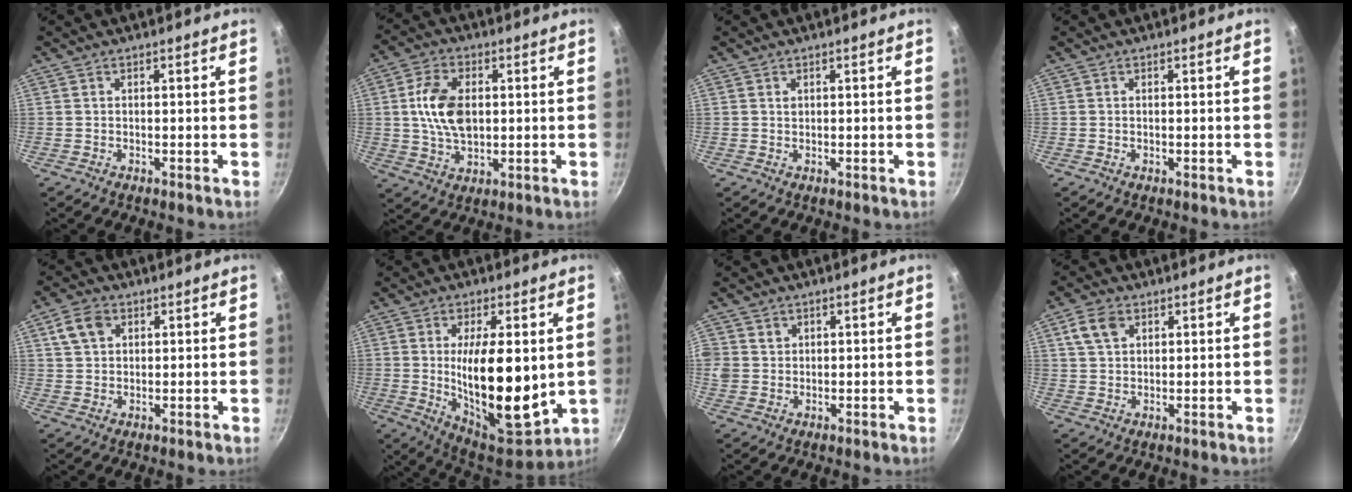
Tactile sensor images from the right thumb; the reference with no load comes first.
{"total": 10.8, "force": [1.2, 6.7, 8.4], "torque": [-0.143, 0.002, 0.020]}
{"total": 0.6, "force": [0.3, 0.5, 0.3], "torque": [-0.004, 0.000, 0.006]}
{"total": 0.0}
{"total": 5.7, "force": [2.3, 4.1, 3.3], "torque": [-0.050, 0.002, 0.040]}
{"total": 19.0, "force": [0.5, 7.9, 17.3], "torque": [-0.256, -0.032, 0.020]}
{"total": 5.1, "force": [1.4, 4.6, 1.8], "torque": [-0.023, 0.003, 0.030]}
{"total": 5.5, "force": [2.5, 3.7, 3.3], "torque": [-0.053, 0.001, 0.046]}